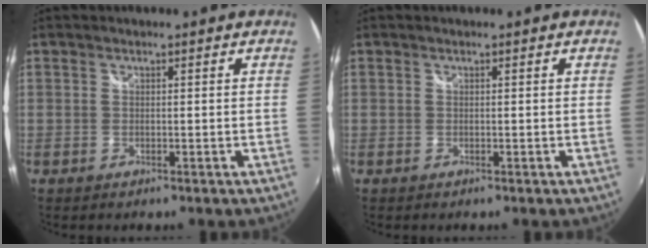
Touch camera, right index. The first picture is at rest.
{"total": 0.0}